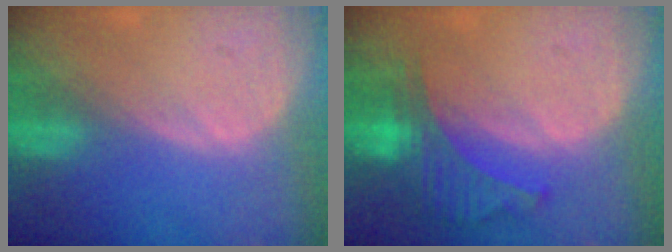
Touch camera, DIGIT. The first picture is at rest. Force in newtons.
{"total": 6.4, "press": 5.9, "slide": 2.3}